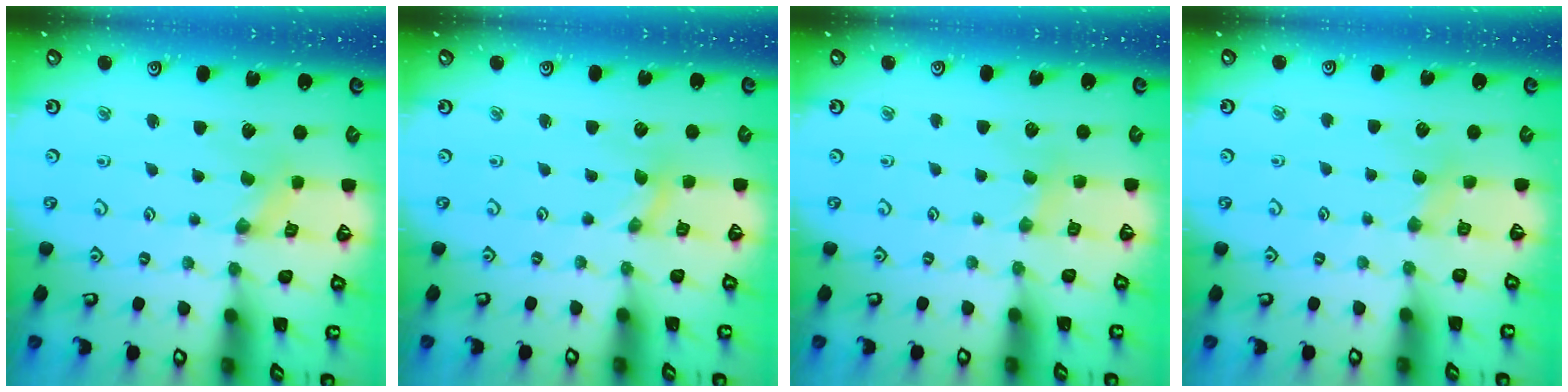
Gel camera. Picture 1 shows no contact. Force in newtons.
{"total": 0.0}
{"total": 2.2, "press": 2.2, "slide": 0.4}
{"total": 2.8, "press": 2.8, "slide": 0.5}